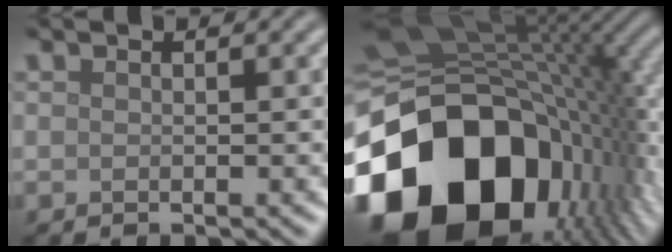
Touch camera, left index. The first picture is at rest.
{"total": 19.6, "force": [-5.9, 13.2, 13.2], "torque": [-0.272, -0.034, -0.098]}